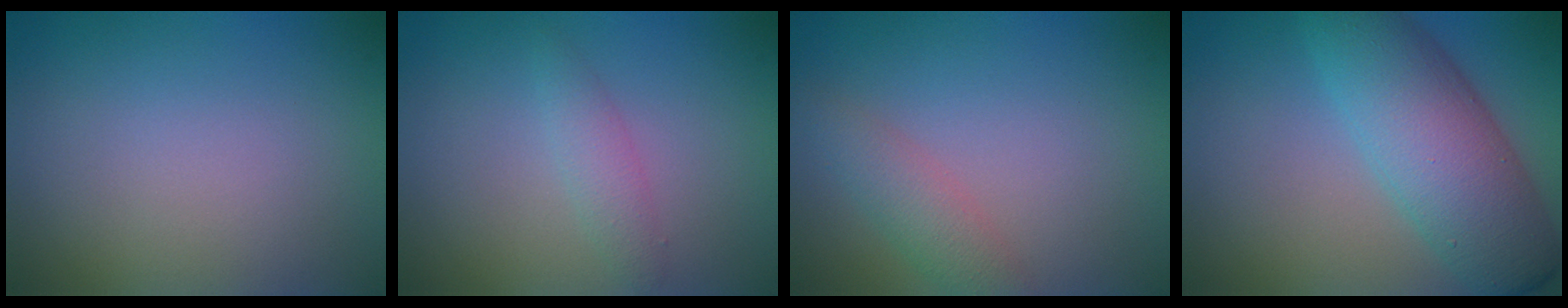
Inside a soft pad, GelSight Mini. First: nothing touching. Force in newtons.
{"total": 1.7, "press": 1.7, "slide": 0.1}
{"total": 2.3, "press": 2.3, "slide": 0.0}
{"total": 8.2, "press": 8.2, "slide": 0.0}